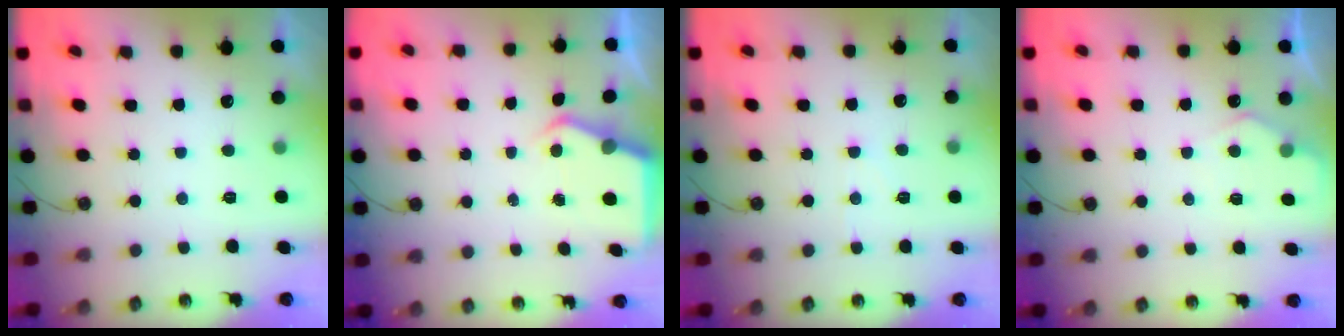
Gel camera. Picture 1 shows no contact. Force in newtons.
{"total": 3.9, "press": 3.9, "slide": 0.5}
{"total": 2.9, "press": 2.9, "slide": 0.5}
{"total": 4.4, "press": 4.4, "slide": 0.6}